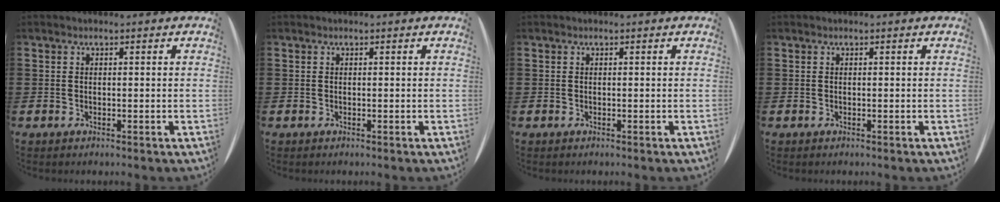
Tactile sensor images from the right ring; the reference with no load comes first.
{"total": 0.0}
{"total": 0.0}
{"total": 0.0}